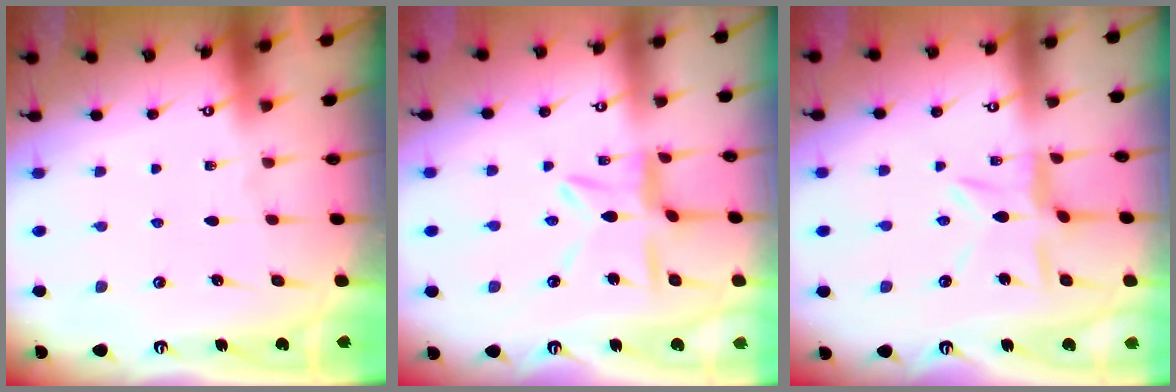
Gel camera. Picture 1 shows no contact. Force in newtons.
{"total": 9.0, "press": 8.9, "slide": 0.7}
{"total": 7.7, "press": 7.7, "slide": 0.7}